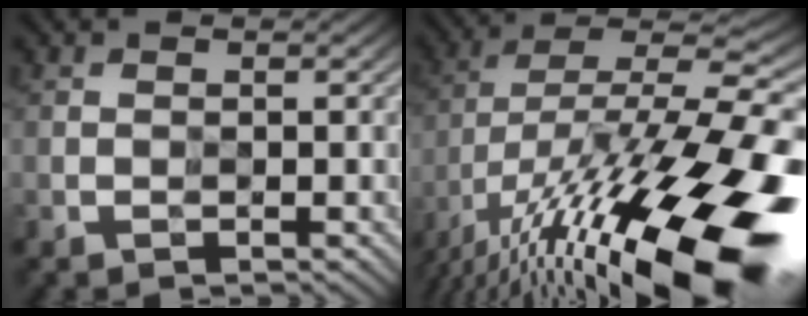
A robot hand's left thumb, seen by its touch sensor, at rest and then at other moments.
{"total": 21.3, "force": [-10.6, 6.7, 17.2], "torque": [-0.307, 0.003, -0.181]}